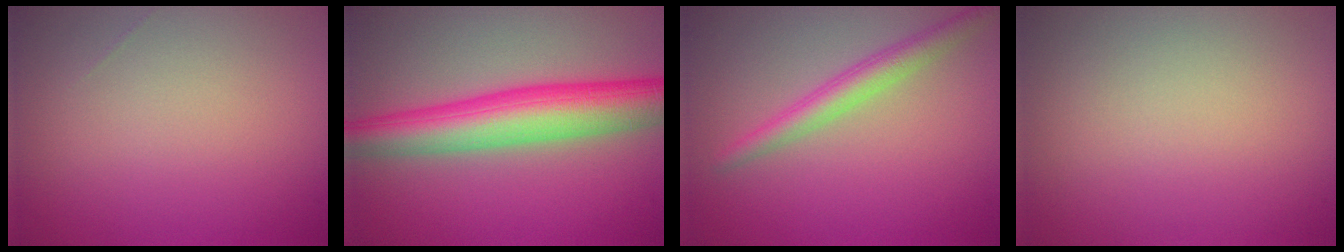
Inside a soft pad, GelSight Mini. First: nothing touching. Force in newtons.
{"total": 7.9, "press": 7.9, "slide": 0.3}
{"total": 2.9, "press": 2.9, "slide": 0.2}
{"total": 0.0}